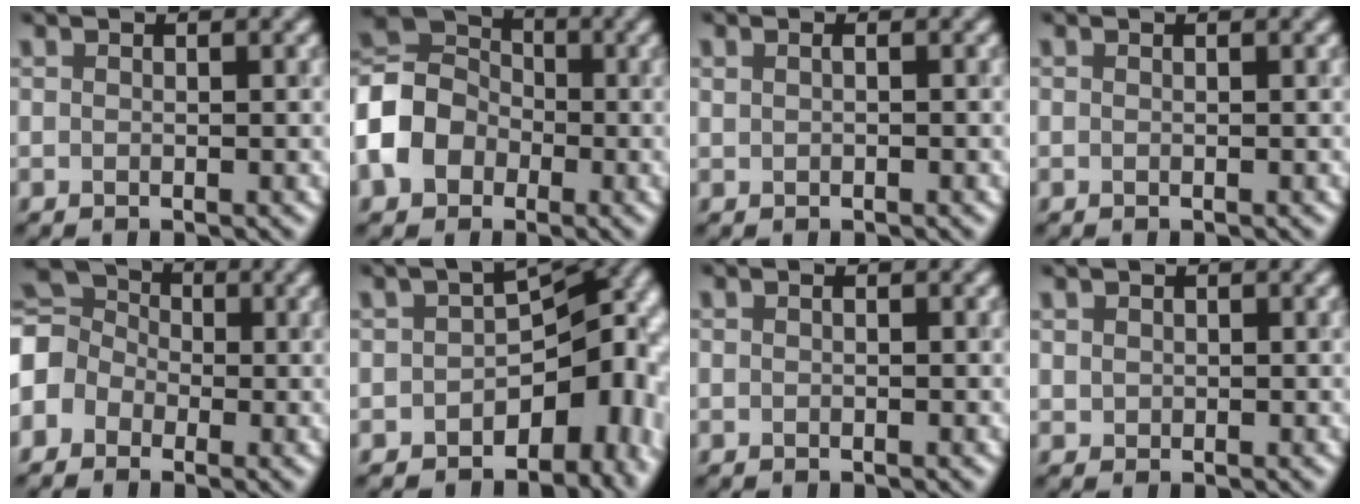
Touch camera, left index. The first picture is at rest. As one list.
[{"total": 7.3, "force": [-2.4, 5.9, 3.7], "torque": [-0.086, 0.005, -0.064]}, {"total": 0.6, "force": [-0.1, 0.5, 0.3], "torque": [-0.009, 0.000, -0.001]}, {"total": 0.0}, {"total": 6.0, "force": [-1.1, 5.3, 2.7], "torque": [-0.061, 0.017, -0.045]}, {"total": 9.1, "force": [-3.1, 5.8, 6.4], "torque": [-0.047, -0.009, -0.046]}, {"total": 0.0}, {"total": 0.8, "force": [0.3, 0.7, 0.1], "torque": [-0.002, 0.001, 0.007]}]